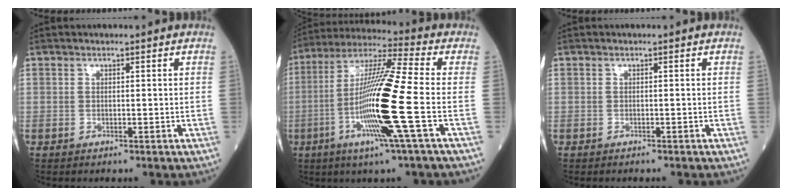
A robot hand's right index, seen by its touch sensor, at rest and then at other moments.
{"total": 16.2, "force": [-3.9, -1.4, 15.6], "torque": [-0.305, -0.013, -0.085]}
{"total": 1.2, "force": [-1.0, 0.0, 0.6], "torque": [-0.011, 0.000, -0.010]}